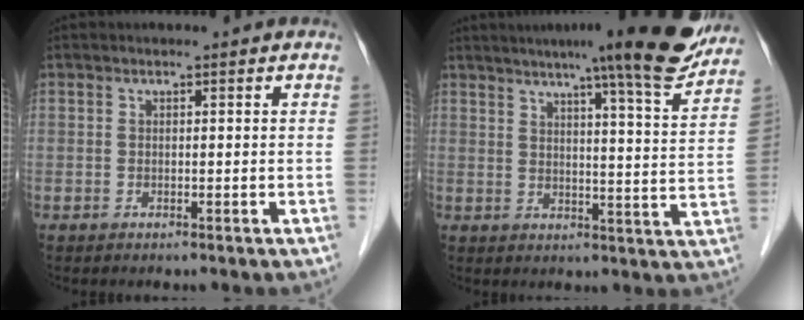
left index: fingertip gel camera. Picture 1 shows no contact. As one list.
[{"total": 17.2, "force": [14.0, 0.3, 9.9], "torque": [-0.127, -0.012, 0.170]}]